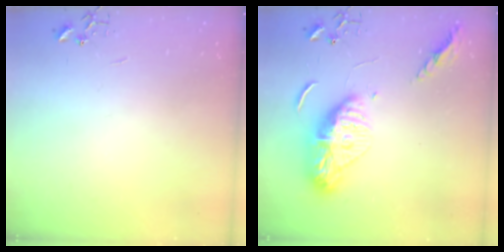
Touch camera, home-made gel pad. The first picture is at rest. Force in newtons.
{"total": 15.4, "press": 15.3, "slide": 1.2}